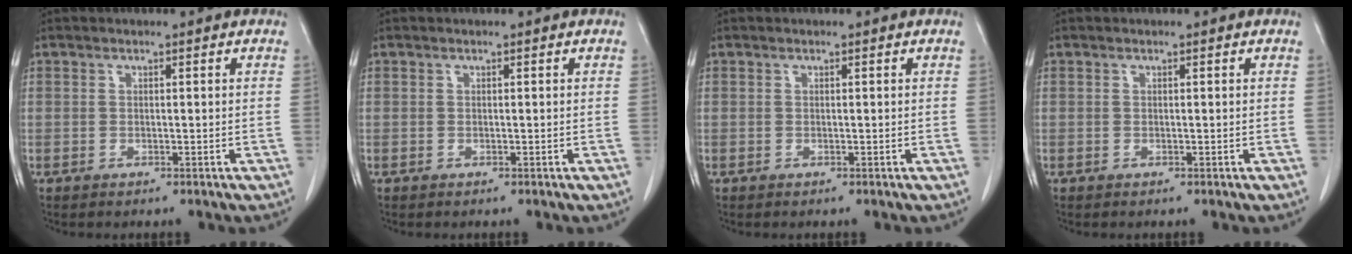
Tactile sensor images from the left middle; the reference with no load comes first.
{"total": 0.0}
{"total": 0.0}
{"total": 0.0}